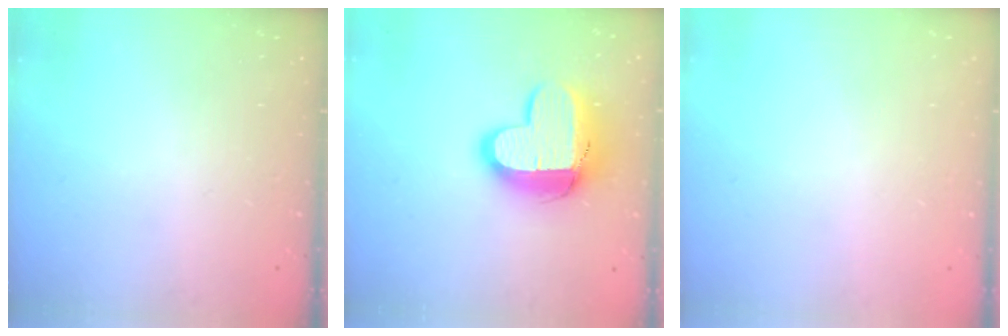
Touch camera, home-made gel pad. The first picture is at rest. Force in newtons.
{"total": 14.0, "press": 13.9, "slide": 1.4}
{"total": 0.6, "press": 0.5, "slide": 0.2}